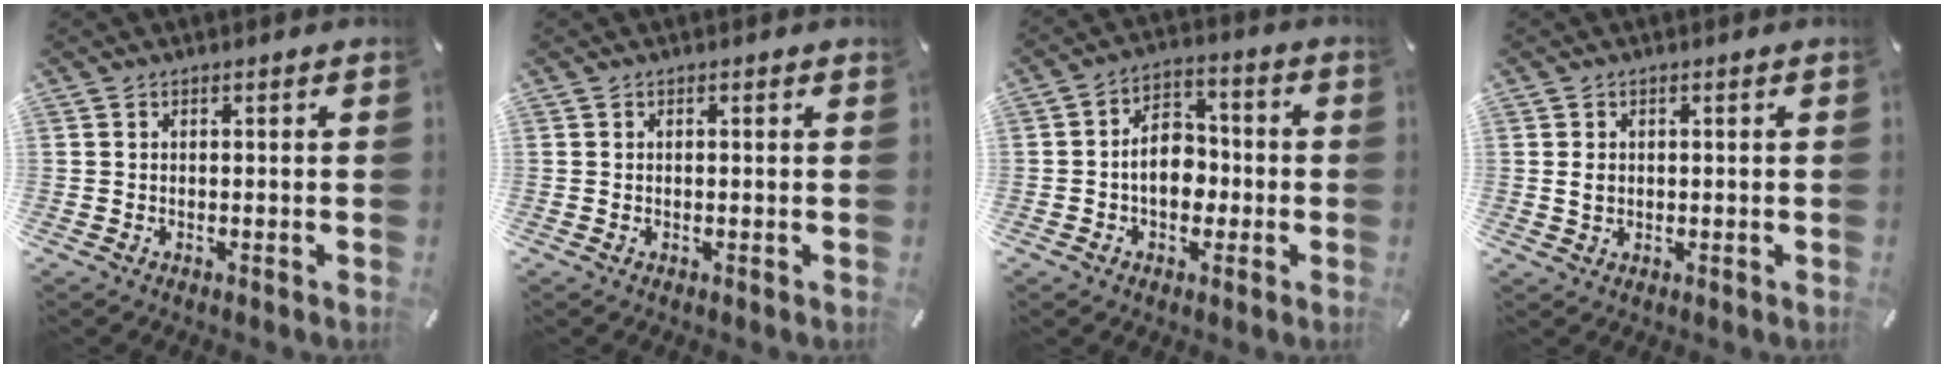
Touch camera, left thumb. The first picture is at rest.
{"total": 0.0}
{"total": 8.9, "force": [-1.4, 6.7, 5.8], "torque": [-0.095, 0.012, -0.027]}
{"total": 2.0, "force": [0.1, 1.6, 1.2], "torque": [-0.024, 0.004, 0.002]}